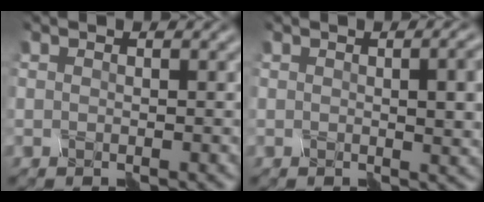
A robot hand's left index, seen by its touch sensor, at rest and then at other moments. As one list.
[{"total": 3.4, "force": [0.0, 0.6, 3.4], "torque": [-0.035, -0.001, 0.004]}]